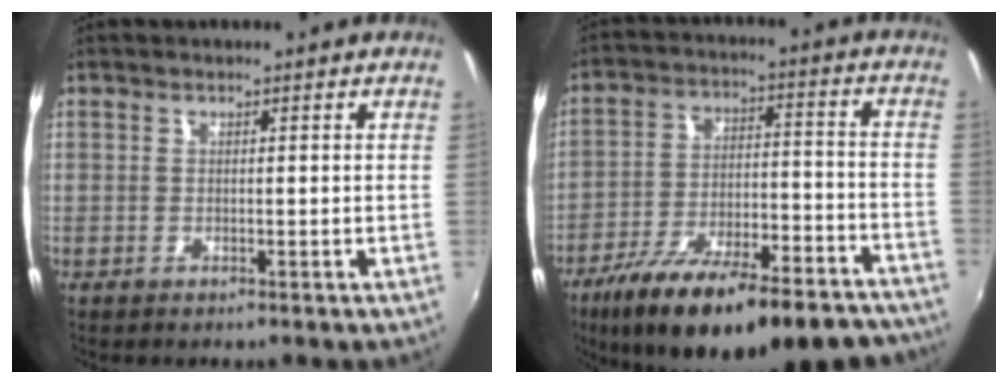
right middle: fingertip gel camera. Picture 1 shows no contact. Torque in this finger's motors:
{"motor_torque": [1.07, -1.07, 0.45, 0.21]}